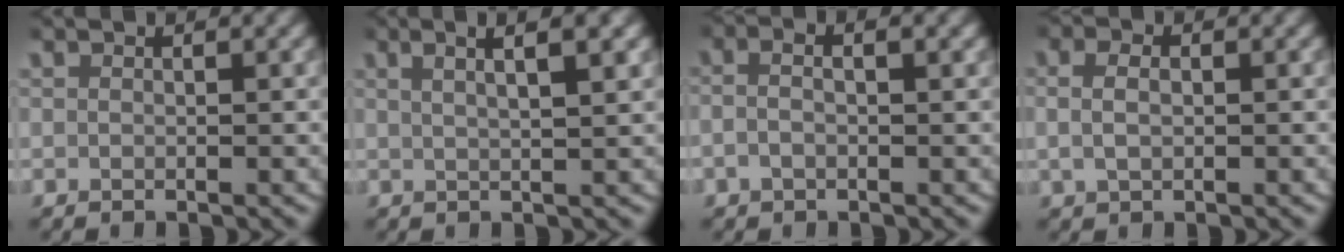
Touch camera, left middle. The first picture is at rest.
{"total": 3.9, "force": [2.3, 0.8, 3.1], "torque": [-0.038, 0.017, 0.032]}
{"total": 1.9, "force": [-0.4, 0.8, 1.7], "torque": [-0.037, 0.003, -0.006]}
{"total": 2.4, "force": [0.2, 1.6, 1.8], "torque": [-0.040, 0.003, 0.004]}